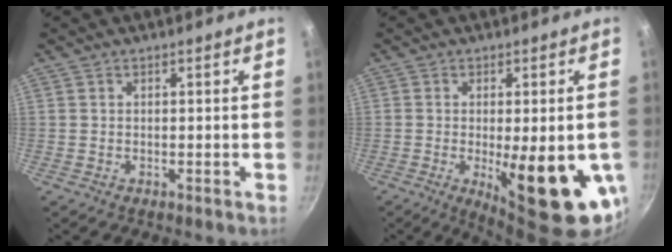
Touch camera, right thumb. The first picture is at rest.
{"total": 16.7, "force": [-4.2, 5.0, 15.4], "torque": [-0.187, -0.015, -0.045]}